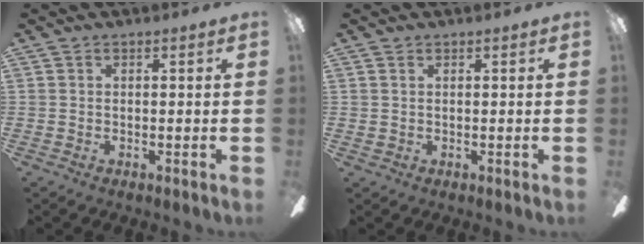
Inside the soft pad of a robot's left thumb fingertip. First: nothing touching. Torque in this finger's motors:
{"motor_torque": [-0.36, 0.27, -0.34, 0.00, -0.01]}